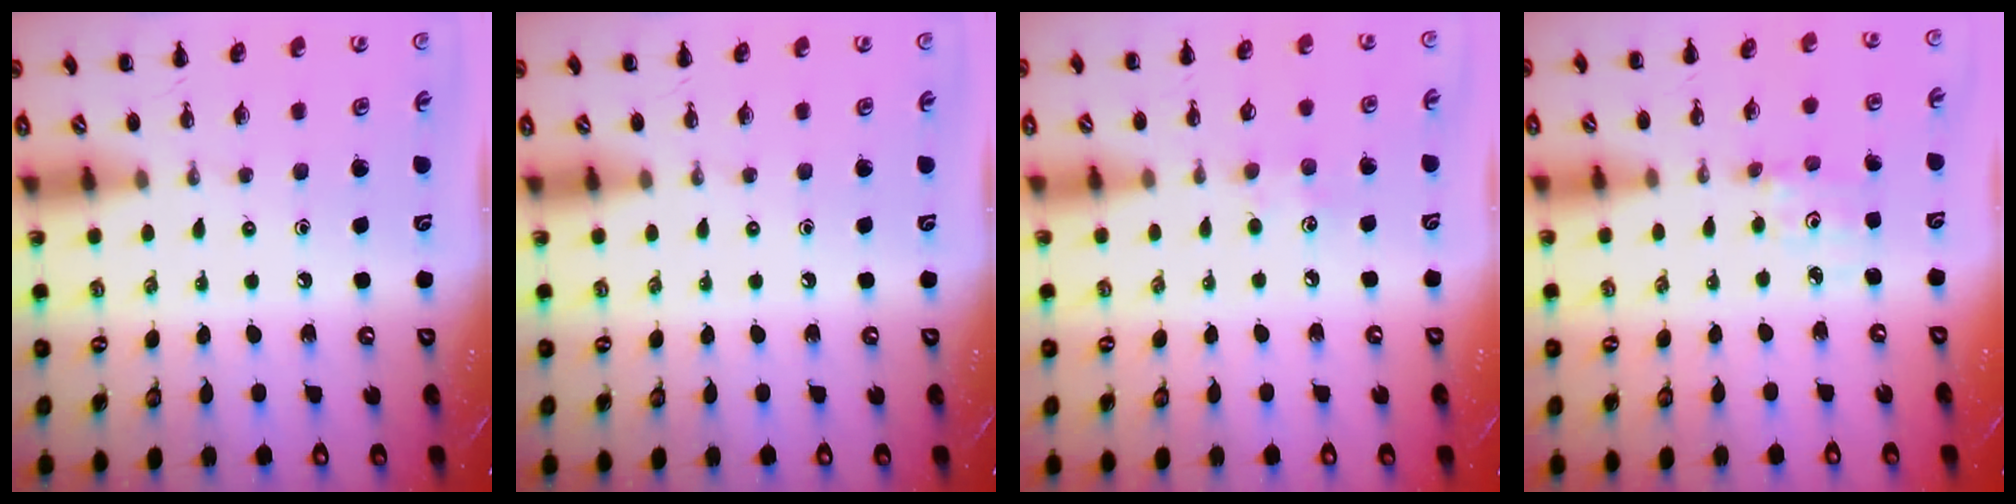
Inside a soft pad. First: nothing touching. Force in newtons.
{"total": 0.0}
{"total": 5.2, "press": 4.9, "slide": 1.6}
{"total": 2.4, "press": 2.3, "slide": 0.8}